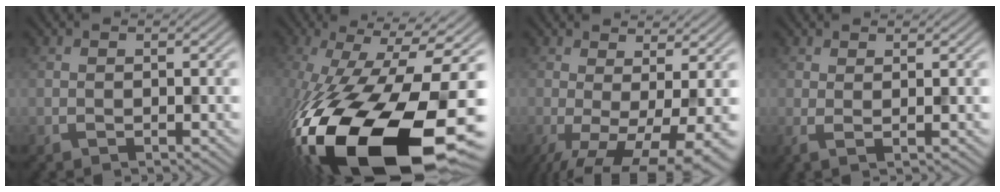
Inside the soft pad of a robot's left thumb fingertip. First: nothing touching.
{"total": 21.2, "force": [-9.7, 9.7, 16.2], "torque": [-0.340, -0.077, -0.135]}
{"total": 9.3, "force": [-2.7, 3.1, 8.3], "torque": [-0.120, -0.007, -0.031]}
{"total": 1.7, "force": [0.7, 0.4, 1.5], "torque": [-0.022, -0.003, 0.015]}